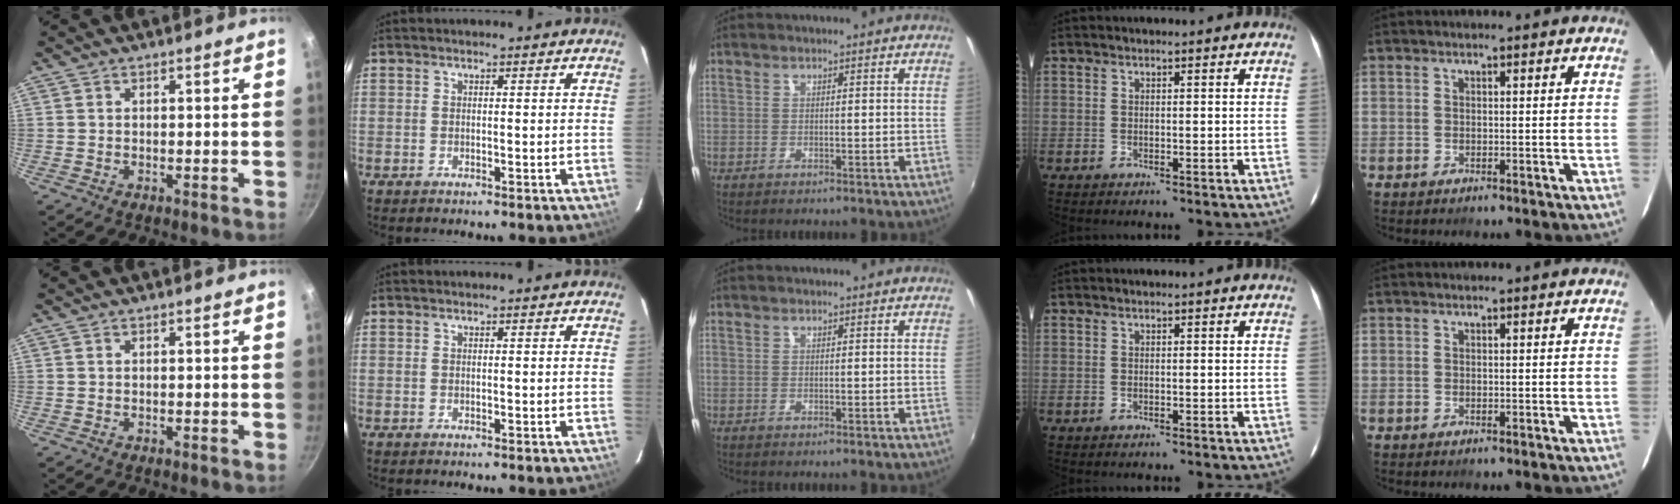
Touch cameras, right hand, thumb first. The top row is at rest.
{}